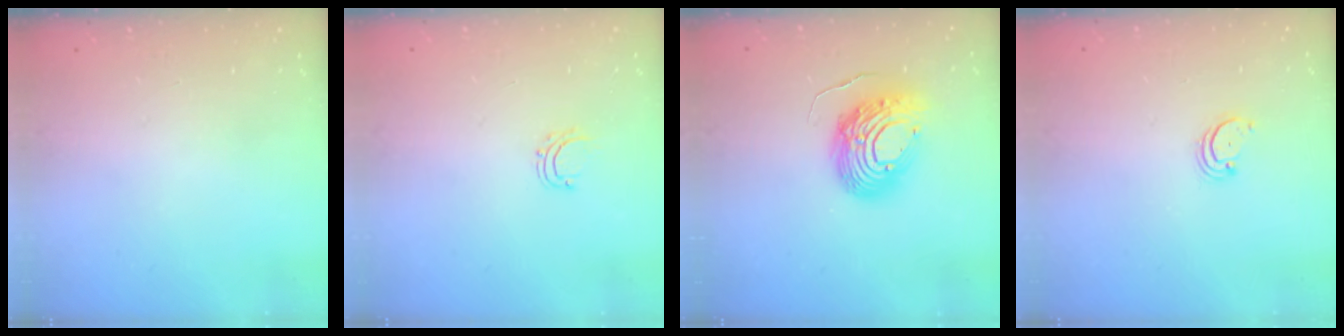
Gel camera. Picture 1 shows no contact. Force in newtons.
{"total": 4.2, "press": 4.2, "slide": 0.3}
{"total": 13.4, "press": 13.4, "slide": 1.3}
{"total": 2.2, "press": 2.2, "slide": 0.2}